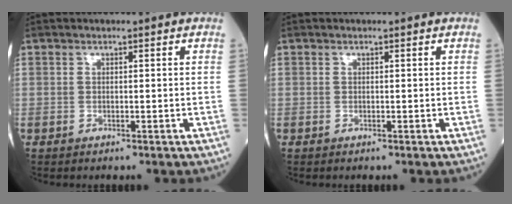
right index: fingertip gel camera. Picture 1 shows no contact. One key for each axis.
{"total": 0.0}